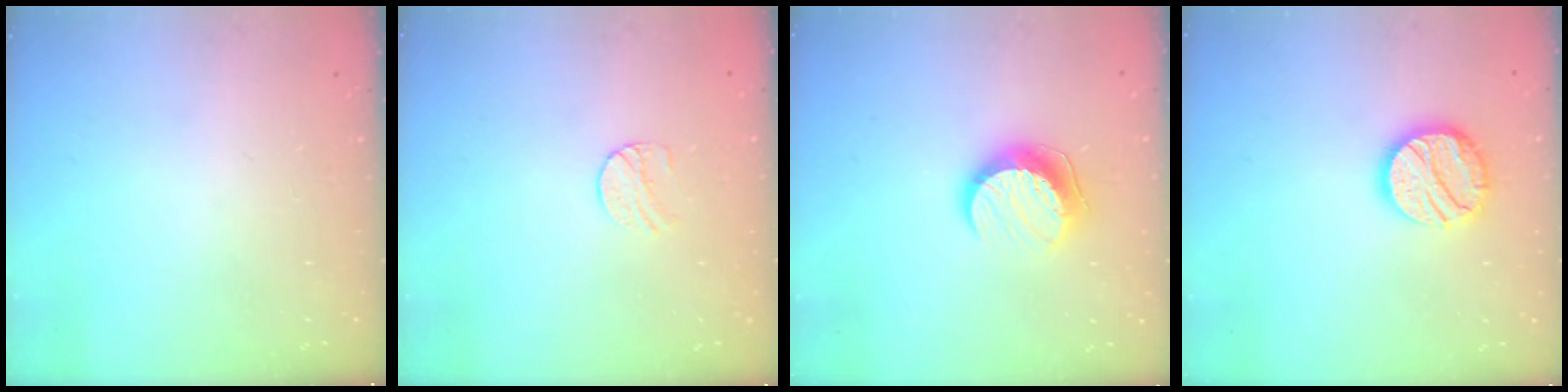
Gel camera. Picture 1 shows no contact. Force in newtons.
{"total": 7.2, "press": 7.2, "slide": 0.7}
{"total": 10.1, "press": 10.1, "slide": 0.9}
{"total": 14.8, "press": 14.7, "slide": 1.2}